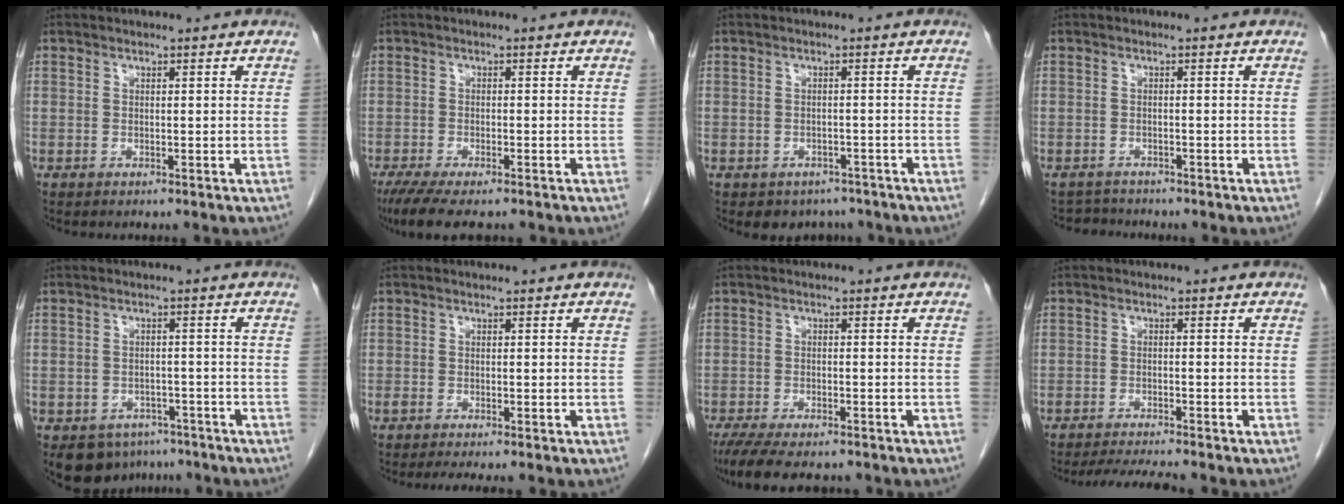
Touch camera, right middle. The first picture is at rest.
{"total": 8.4, "force": [-6.7, 2.0, 4.8], "torque": [-0.072, -0.015, -0.105]}
{"total": 4.8, "force": [-3.8, 2.9, 0.4], "torque": [0.008, 0.012, -0.047]}
{"total": 2.2, "force": [-2.0, 0.4, -0.7], "torque": [0.011, -0.008, -0.034]}
{"total": 7.3, "force": [-5.3, 4.6, 1.6], "torque": [-0.017, 0.005, -0.069]}
{"total": 3.6, "force": [-3.0, 0.2, 1.9], "torque": [-0.024, -0.006, -0.045]}
{"total": 10.2, "force": [-8.4, 2.7, 5.1], "torque": [-0.081, -0.012, -0.127]}
{"total": 5.3, "force": [-4.9, -0.2, 2.0], "torque": [-0.031, -0.015, -0.081]}